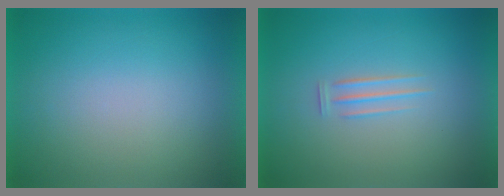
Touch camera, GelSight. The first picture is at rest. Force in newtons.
{"total": 1.9}